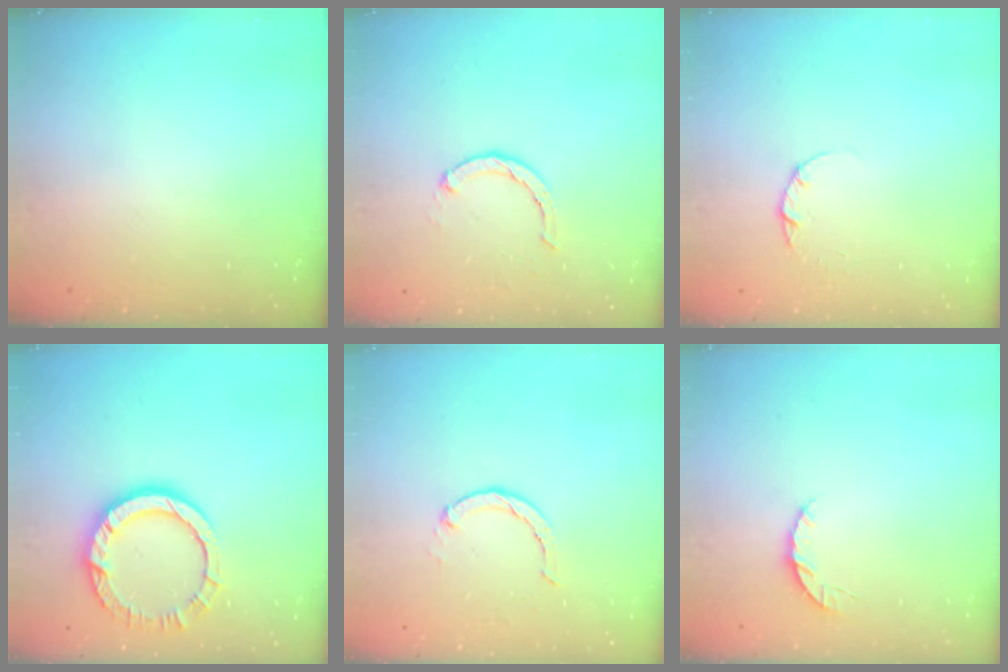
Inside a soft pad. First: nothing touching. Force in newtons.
{"total": 2.4, "press": 2.4, "slide": 0.4}
{"total": 2.2, "press": 2.2, "slide": 0.3}
{"total": 11.6, "press": 11.6, "slide": 0.8}
{"total": 3.0, "press": 3.0, "slide": 0.4}
{"total": 3.6, "press": 3.5, "slide": 0.4}